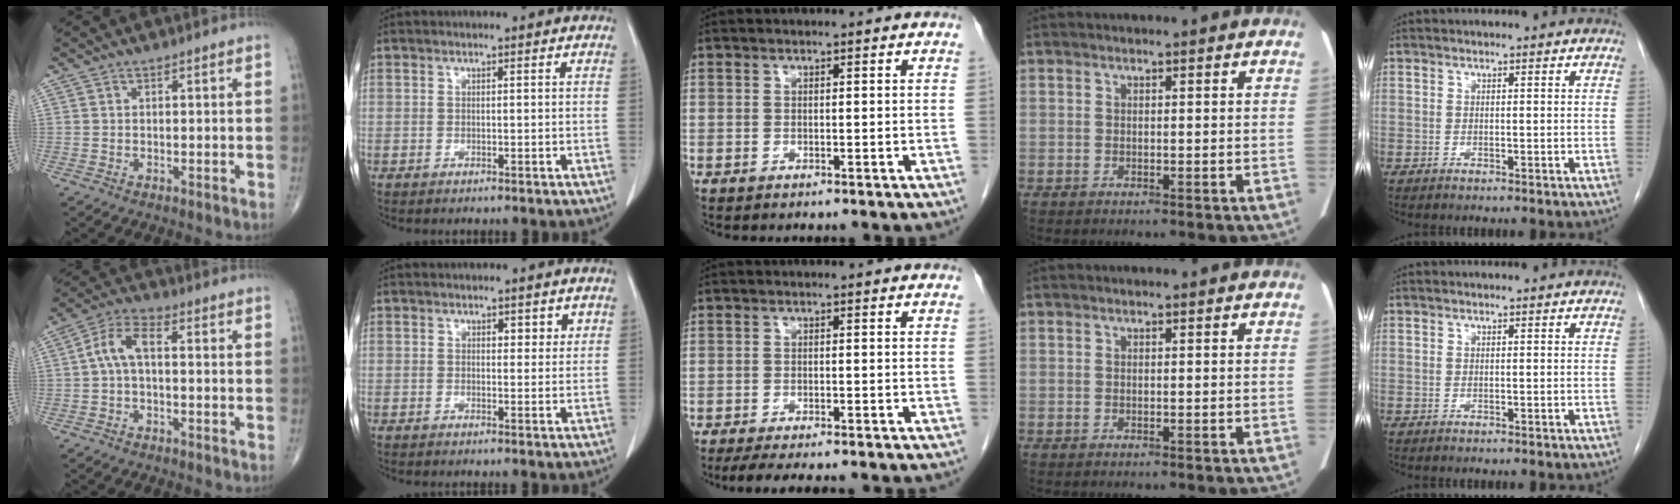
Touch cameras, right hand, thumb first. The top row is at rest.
{"thumb": {"total": 6.3, "force": [-0.2, 2.9, 5.5], "torque": [-0.109, 0.027, -0.014]}, "index": {"total": 2.3, "force": [1.3, 1.3, 1.3], "torque": [-0.012, -0.001, 0.019]}, "middle": {"total": 11.9, "force": [-10.4, 1.8, 5.5], "torque": [-0.070, -0.012, -0.132]}}